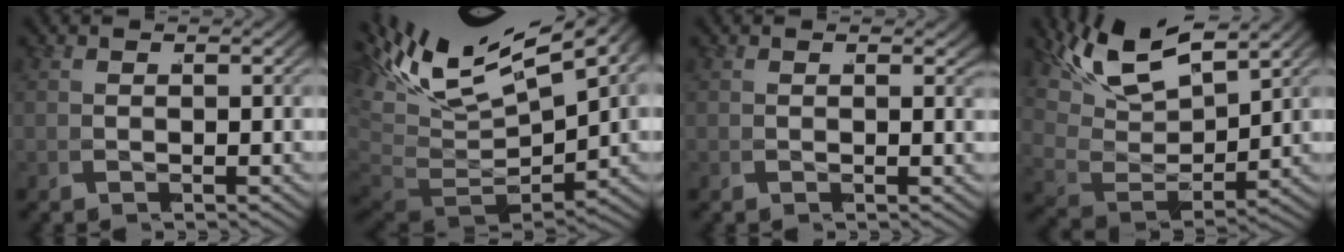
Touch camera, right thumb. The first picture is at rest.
{"total": 10.8, "force": [0.4, 6.9, 8.4], "torque": [-0.154, -0.029, 0.019]}
{"total": 0.6, "force": [0.5, 0.2, 0.3], "torque": [-0.003, -0.001, 0.005]}
{"total": 6.6, "force": [2.9, 3.4, 4.8], "torque": [-0.113, -0.002, 0.050]}